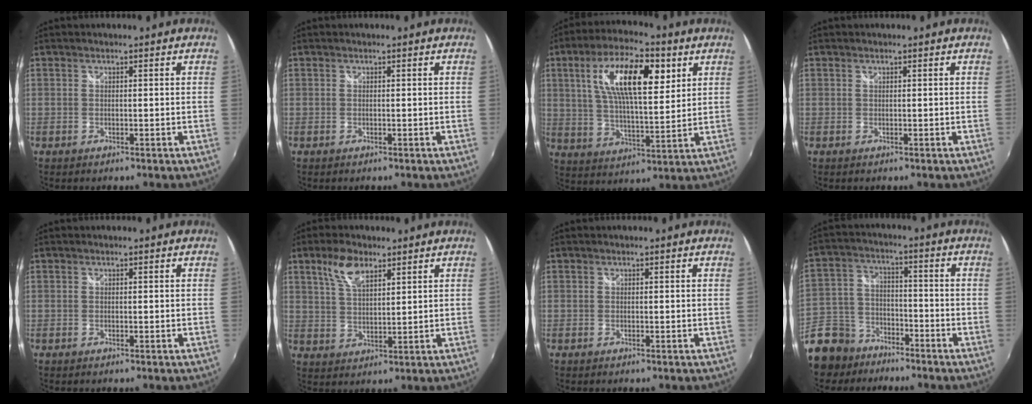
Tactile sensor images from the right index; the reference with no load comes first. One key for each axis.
{"total": 0.0}
{"total": 15.6, "fx": 6.0, "fy": 5.4, "fz": 13.4, "tx": -0.239, "ty": 0.019, "tz": 0.102}
{"total": 0.0}
{"total": 0.0}
{"total": 6.5, "fx": 4.0, "fy": 2.9, "fz": 4.3, "tx": -0.083, "ty": 0.010, "tz": 0.079}
{"total": 0.0}
{"total": 14.5, "fx": -10.3, "fy": 9.3, "fz": 4.4, "tx": -0.138, "ty": 0.012, "tz": -0.178}